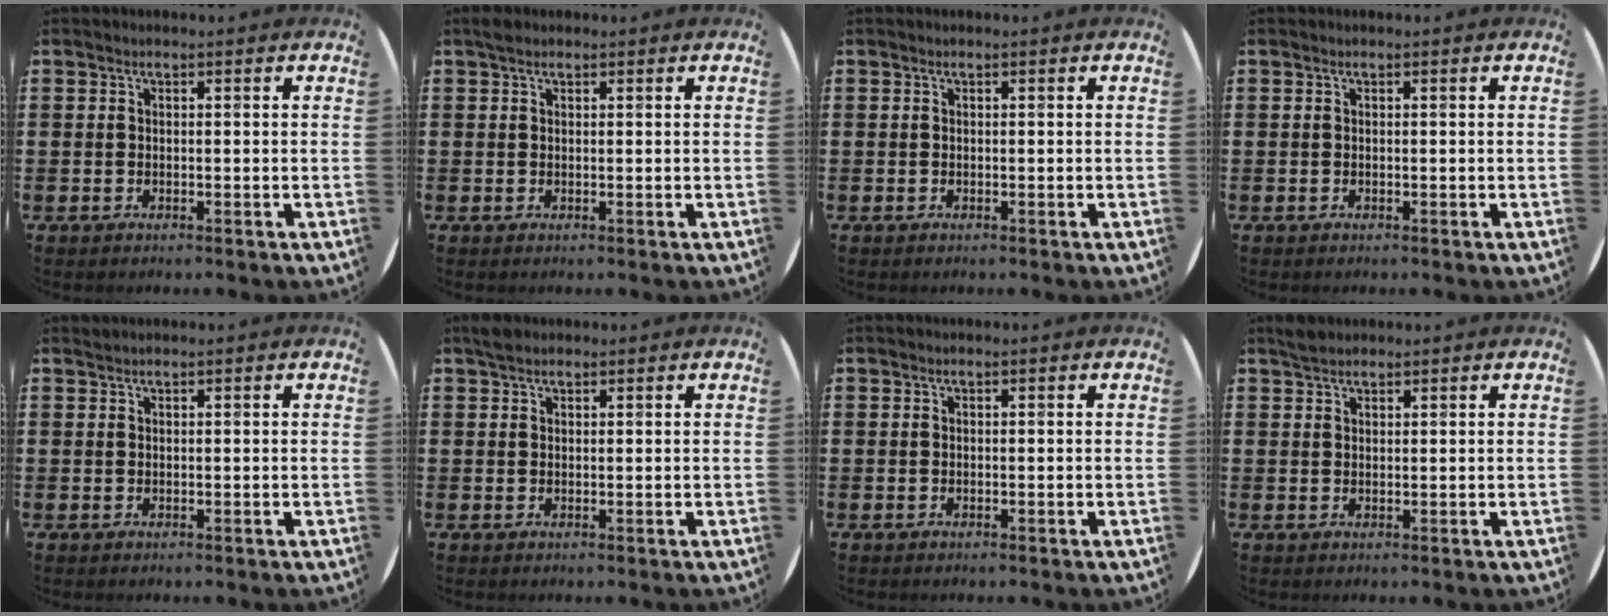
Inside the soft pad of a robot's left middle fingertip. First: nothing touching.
{"total": 0.9, "force": [0.7, 0.5, 0.2], "torque": [0.003, 0.002, 0.011]}
{"total": 0.0}
{"total": 0.0}
{"total": 0.0}
{"total": 1.4, "force": [1.2, 0.6, 0.3], "torque": [-0.001, 0.002, 0.021]}
{"total": 0.0}
{"total": 1.8, "force": [1.6, 0.6, 0.4], "torque": [-0.002, 0.002, 0.029]}